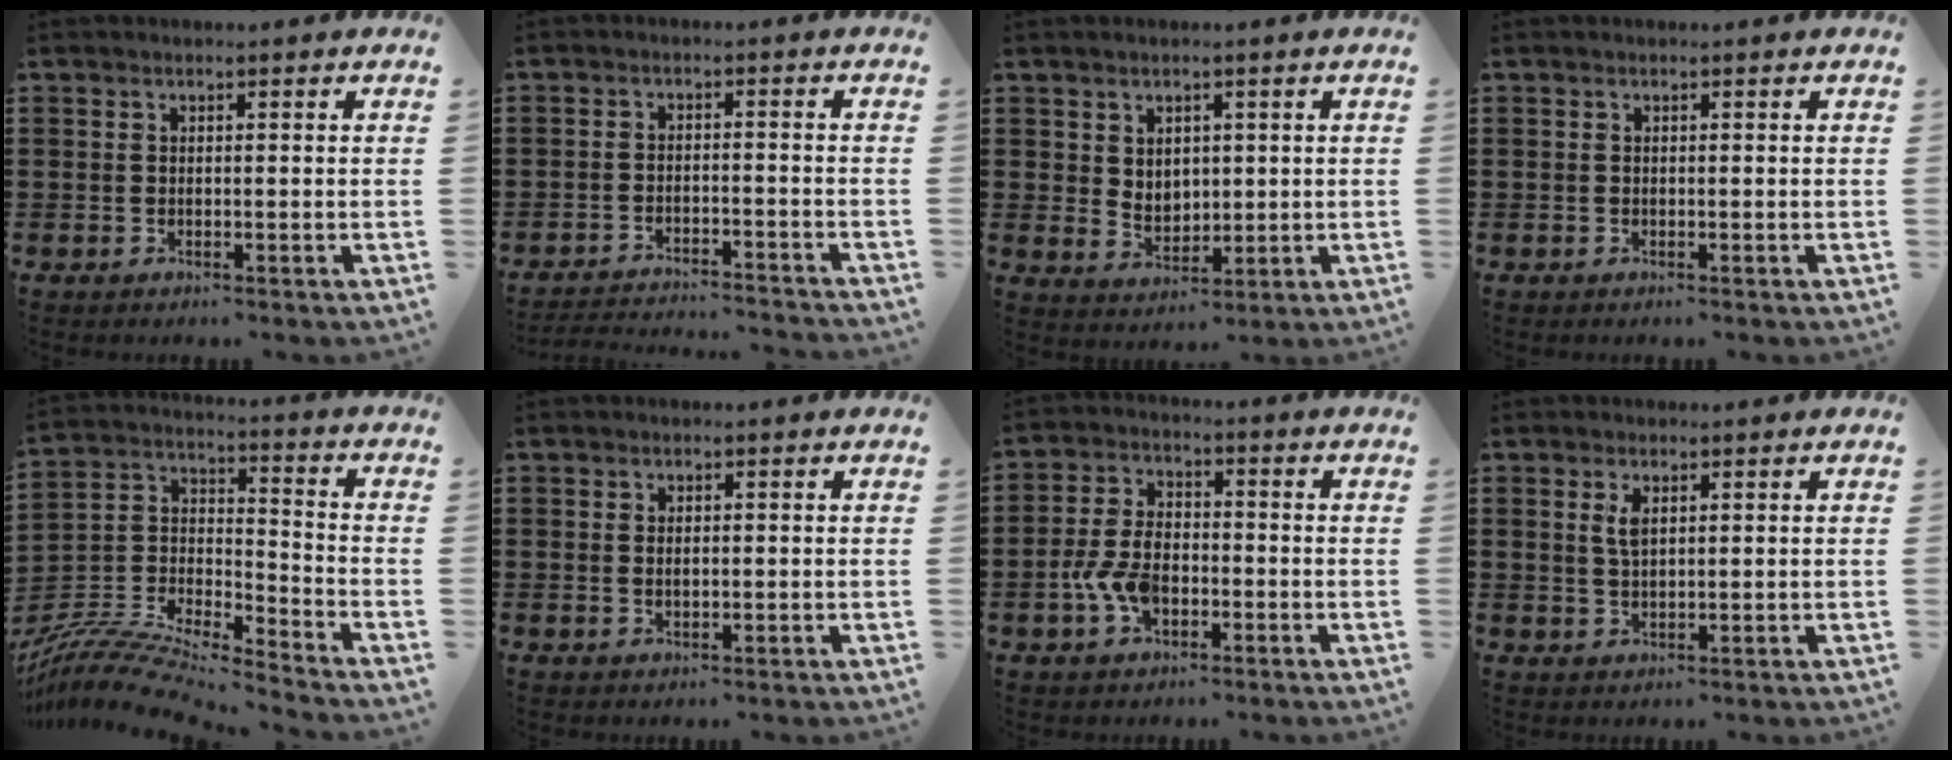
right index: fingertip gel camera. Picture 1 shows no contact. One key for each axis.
{"total": 3.1, "fx": -3.0, "fy": -0.2, "fz": 0.4, "tx": -0.011, "ty": -0.002, "tz": -0.065}
{"total": 3.4, "fx": 1.8, "fy": 2.7, "fz": 0.9, "tx": -0.021, "ty": 0.006, "tz": 0.031}
{"total": 0.0}
{"total": 10.5, "fx": -9.8, "fy": 1.1, "fz": 3.6, "tx": -0.076, "ty": 0.012, "tz": -0.199}
{"total": 1.1, "fx": 0.1, "fy": 0.5, "fz": 1.0, "tx": -0.020, "ty": 0.003, "tz": 0.001}
{"total": 6.4, "fx": -2.3, "fy": 3.9, "fz": 4.5, "tx": -0.119, "ty": -0.002, "tz": -0.049}
{"total": 2.6, "fx": 1.0, "fy": 0.9, "fz": 2.1, "tx": -0.047, "ty": 0.003, "tz": 0.017}